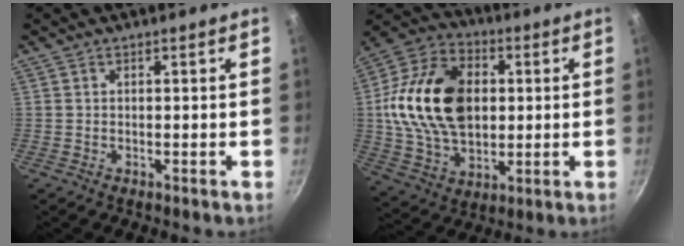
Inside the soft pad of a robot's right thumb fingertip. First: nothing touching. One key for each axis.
{"total": 22.0, "fx": 2.1, "fy": 15.1, "fz": 15.9, "tx": -0.266, "ty": 0.010, "tz": 0.035}